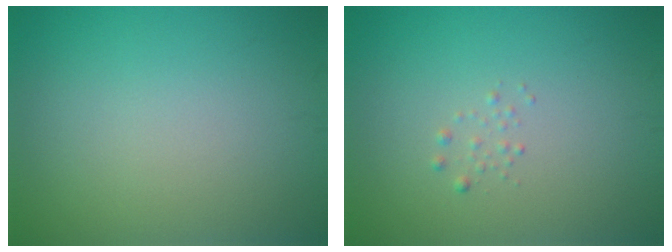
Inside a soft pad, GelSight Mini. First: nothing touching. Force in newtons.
{"total": 0.6, "press": 0.6, "slide": 0.0}